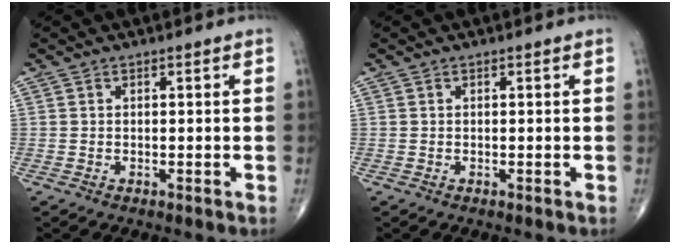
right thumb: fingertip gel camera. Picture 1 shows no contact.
{"total": 0.0}